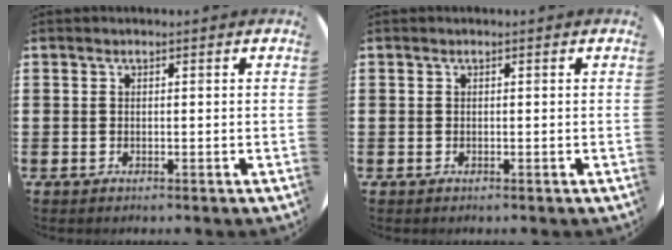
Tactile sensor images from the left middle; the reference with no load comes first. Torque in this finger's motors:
{"motor_torque": [0.30, -0.18, -0.01, 0.01]}